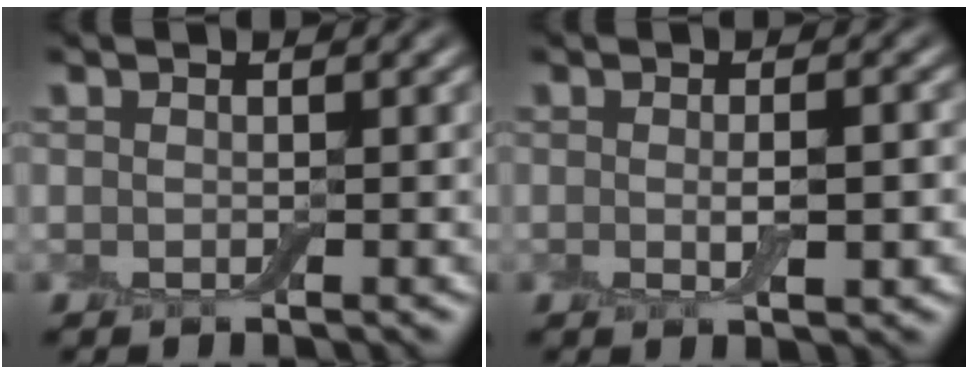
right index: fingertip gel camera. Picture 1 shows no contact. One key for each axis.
{"total": 2.5, "fx": -0.2, "fy": 0.6, "fz": 2.4, "tx": -0.043, "ty": -0.006, "tz": -0.002}